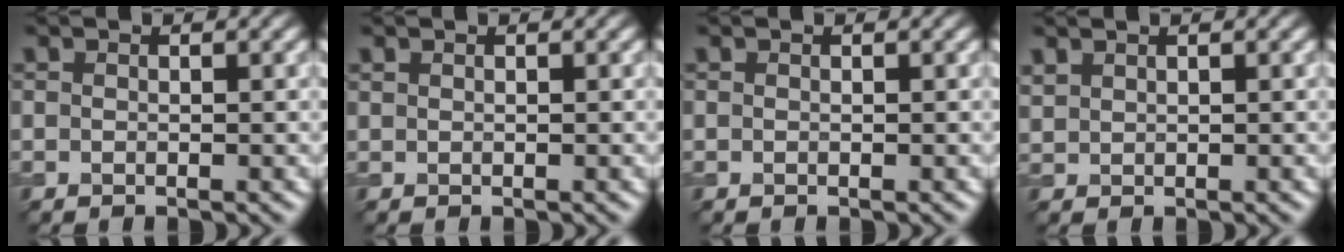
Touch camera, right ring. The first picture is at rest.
{"total": 0.0}
{"total": 0.0}
{"total": 0.9, "force": [0.8, 0.3, 0.1], "torque": [-0.008, 0.001, 0.023]}